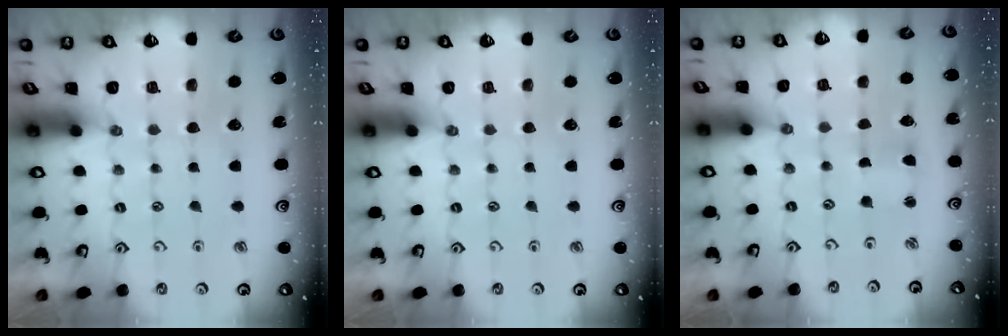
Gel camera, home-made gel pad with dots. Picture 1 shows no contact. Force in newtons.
{"total": 0.0}
{"total": 1.2, "press": 1.2, "slide": 0.2}